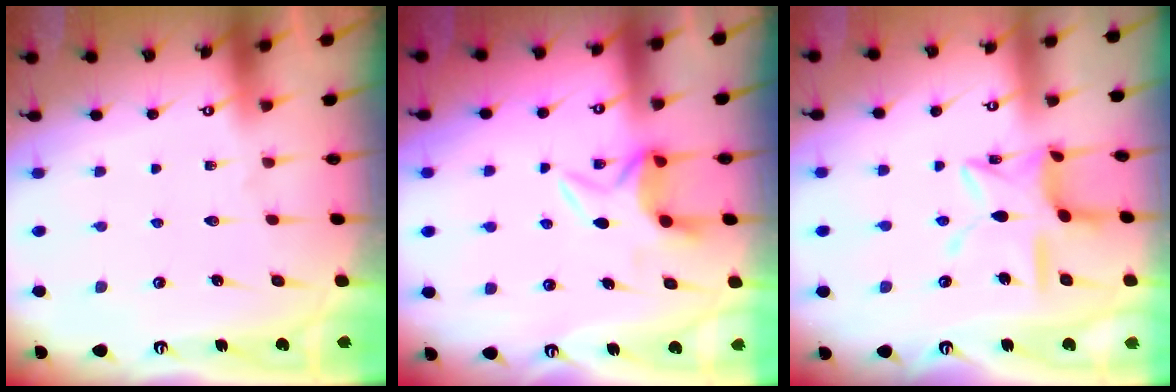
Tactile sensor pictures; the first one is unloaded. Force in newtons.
{"total": 5.6, "press": 5.6, "slide": 1.0}
{"total": 12.6, "press": 12.5, "slide": 0.9}